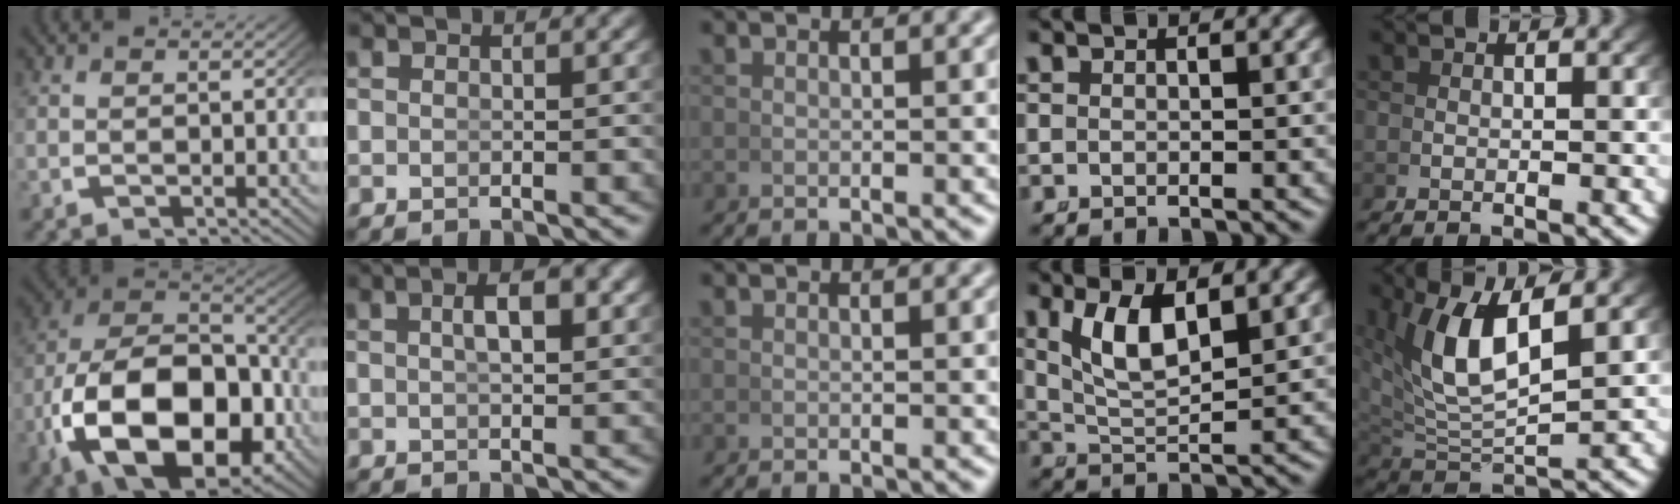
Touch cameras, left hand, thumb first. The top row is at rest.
{"thumb": {"total": 19.8, "force": [-4.0, 12.8, 14.6], "torque": [-0.313, -0.076, -0.033]}, "index": {"total": 2.7, "force": [0.5, 0.6, 2.6], "torque": [-0.031, 0.003, 0.012]}, "ring": {"total": 4.7, "force": [1.7, 2.0, 3.8], "torque": [-0.086, -0.016, 0.044]}, "little": {"total": 7.0, "force": [2.3, 3.2, 5.8], "torque": [-0.135, -0.007, 0.056]}}